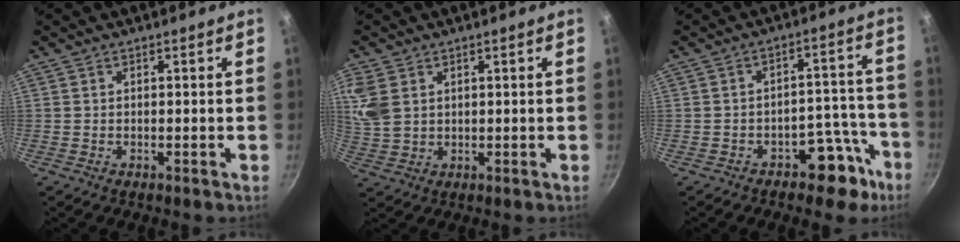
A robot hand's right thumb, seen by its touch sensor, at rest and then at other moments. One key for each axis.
{"total": 6.7, "fx": 2.1, "fy": 4.7, "fz": 4.2, "tx": -0.102, "ty": 0.000, "tz": 0.050}
{"total": 9.2, "fx": -5.7, "fy": 4.9, "fz": 5.3, "tx": -0.032, "ty": 0.064, "tz": -0.076}